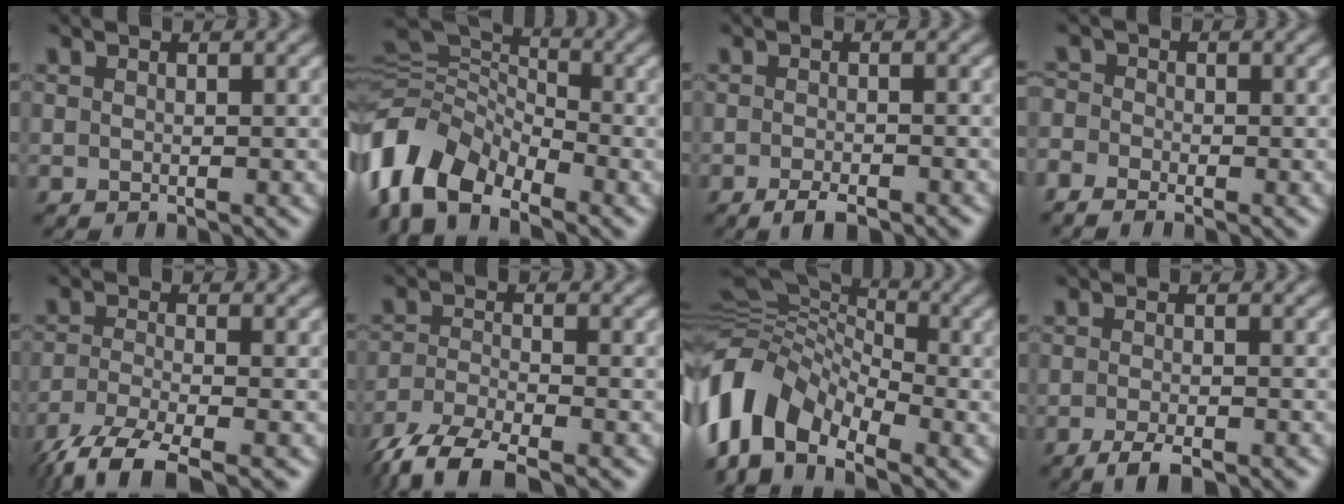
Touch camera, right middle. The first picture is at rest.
{"total": 9.6, "force": [-5.6, 5.6, 5.4], "torque": [-0.104, 0.000, -0.127]}
{"total": 2.6, "force": [-1.9, 0.5, 1.7], "torque": [-0.027, -0.005, -0.032]}
{"total": 1.7, "force": [-1.2, 1.1, 0.7], "torque": [-0.016, -0.008, -0.023]}
{"total": 7.0, "force": [-5.4, 1.5, 4.1], "torque": [-0.081, -0.020, -0.109]}
{"total": 6.9, "force": [-5.7, 1.6, 3.5], "torque": [-0.075, -0.022, -0.114]}
{"total": 11.1, "force": [-4.3, 7.2, 7.3], "torque": [-0.154, 0.012, -0.108]}
{"total": 3.4, "force": [-2.5, 0.7, 2.2], "torque": [-0.036, -0.006, -0.043]}